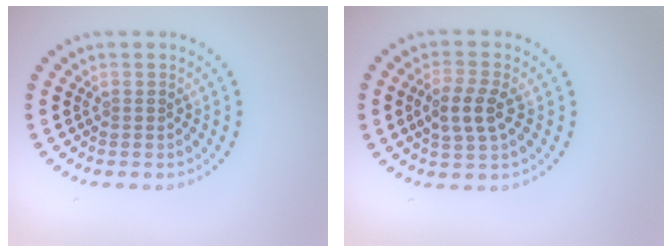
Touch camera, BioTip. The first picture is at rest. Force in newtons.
{"total": 3.0, "press": 2.9, "slide": 0.8}